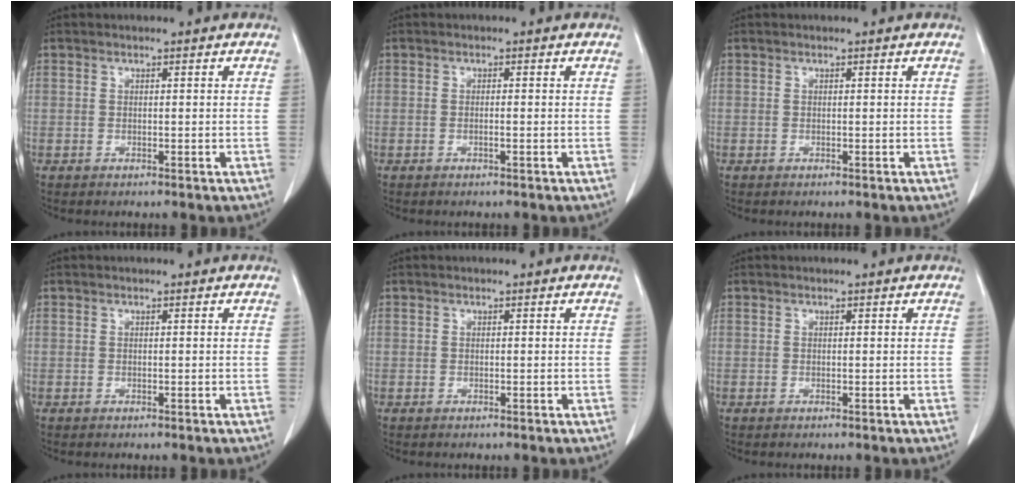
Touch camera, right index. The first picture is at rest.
{"total": 0.6, "force": [-0.1, 0.0, 0.6], "torque": [-0.010, 0.003, 0.002]}
{"total": 0.0}
{"total": 0.0}
{"total": 0.0}
{"total": 0.0}